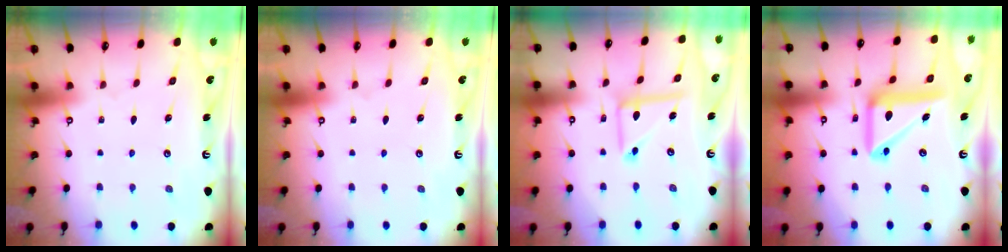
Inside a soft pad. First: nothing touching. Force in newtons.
{"total": 0.0}
{"total": 9.8, "press": 9.8, "slide": 0.9}
{"total": 17.3, "press": 17.2, "slide": 2.1}